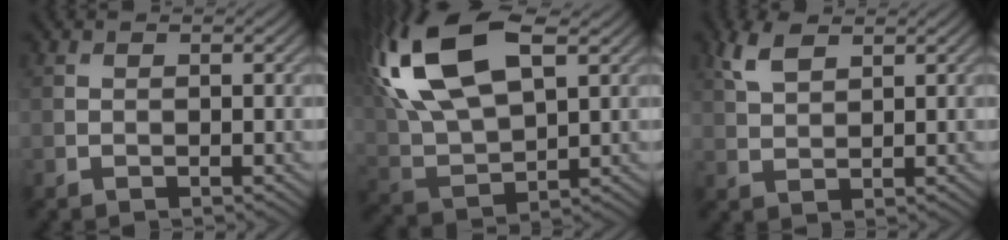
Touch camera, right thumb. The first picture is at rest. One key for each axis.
{"total": 18.1, "fx": 7.2, "fy": 9.2, "fz": 13.9, "tx": -0.322, "ty": 0.031, "tz": 0.124}
{"total": 4.0, "fx": 2.5, "fy": 1.7, "fz": 2.7, "tx": -0.069, "ty": 0.007, "tz": 0.053}